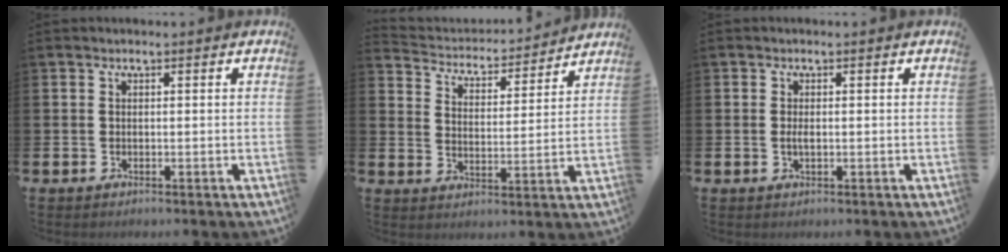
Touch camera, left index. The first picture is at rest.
{"total": 4.4, "force": [4.2, 1.2, 0.2], "torque": [-0.034, -0.039, 0.067]}
{"total": 1.2, "force": [-0.1, 0.5, 1.1], "torque": [-0.020, 0.002, -0.003]}